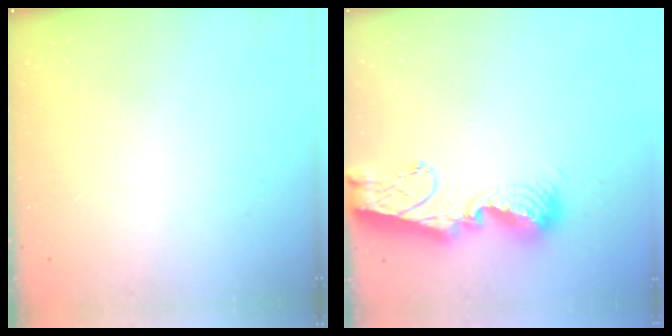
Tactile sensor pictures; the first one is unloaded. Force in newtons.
{"total": 12.9, "press": 12.9, "slide": 1.4}